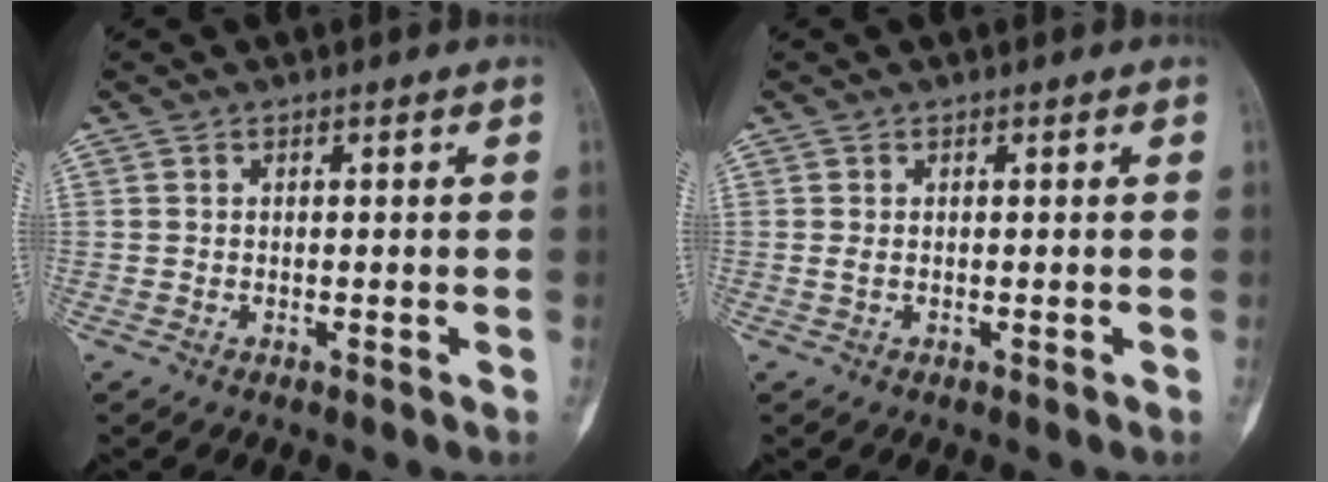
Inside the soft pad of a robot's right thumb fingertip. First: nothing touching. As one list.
[{"total": 0.7, "force": [0.1, 0.3, 0.6], "torque": [-0.018, 0.002, 0.004]}]